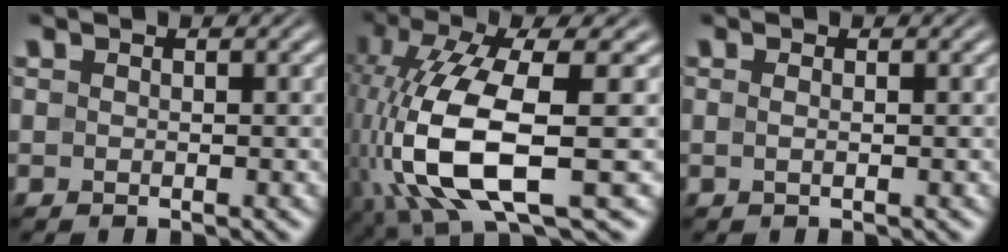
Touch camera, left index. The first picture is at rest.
{"total": 12.0, "force": [-2.5, 4.5, 10.9], "torque": [-0.237, -0.013, -0.044]}
{"total": 0.8, "force": [0.1, 0.3, 0.7], "torque": [-0.012, -0.003, -0.002]}